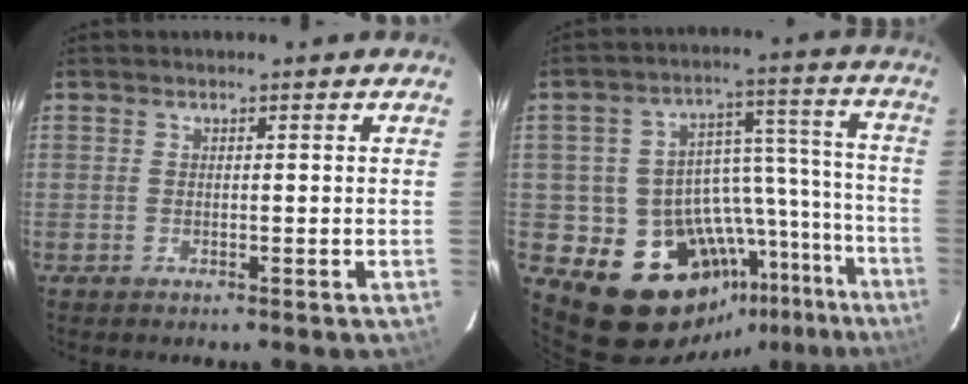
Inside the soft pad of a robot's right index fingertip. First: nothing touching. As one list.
[{"total": 17.9, "force": [-12.6, 11.0, 6.5], "torque": [-0.096, 0.063, -0.167]}]